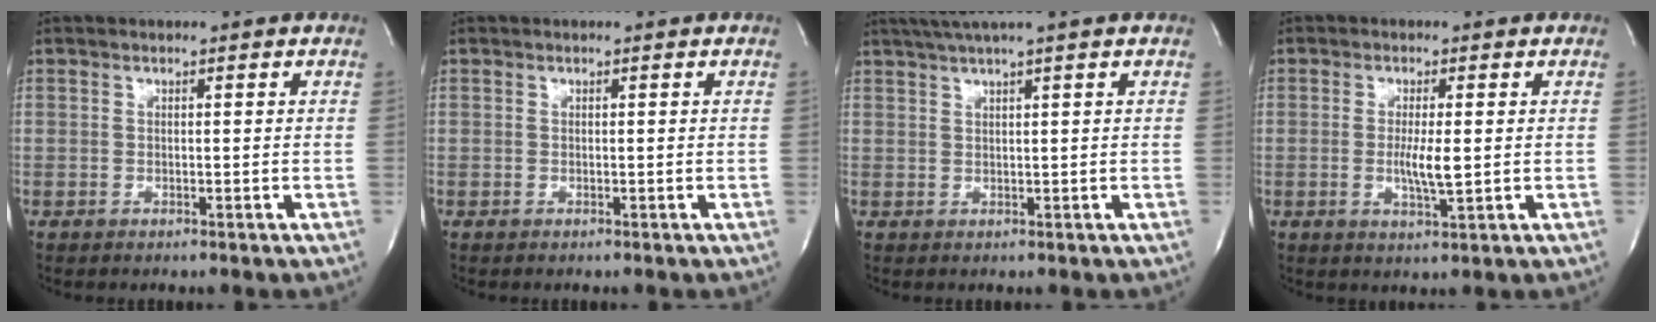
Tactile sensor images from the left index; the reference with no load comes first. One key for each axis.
{"total": 0.0}
{"total": 4.8, "fx": 3.6, "fy": -1.3, "fz": 2.8, "tx": -0.049, "ty": 0.019, "tz": 0.067}
{"total": 4.0, "fx": -0.2, "fy": 0.5, "fz": 3.9, "tx": -0.078, "ty": -0.007, "tz": -0.002}